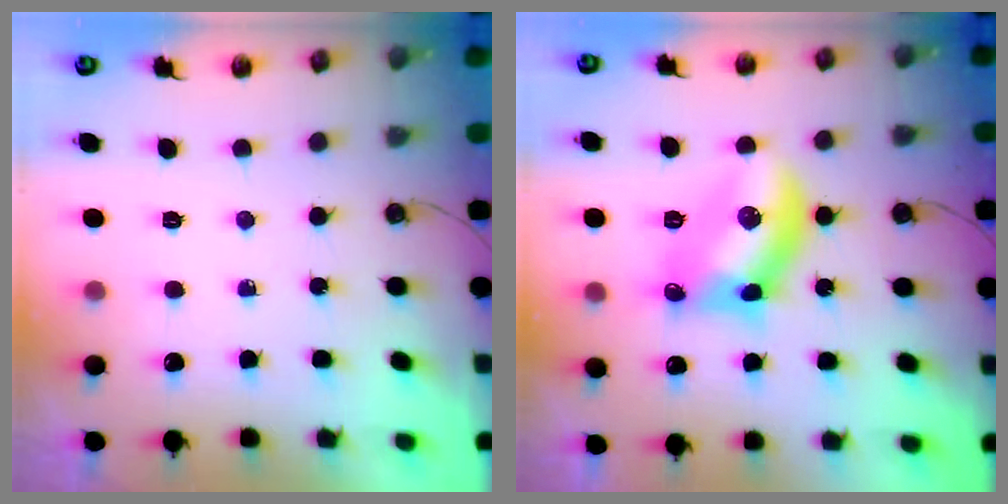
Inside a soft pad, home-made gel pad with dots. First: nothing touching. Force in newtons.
{"total": 12.6, "press": 12.6, "slide": 0.4}